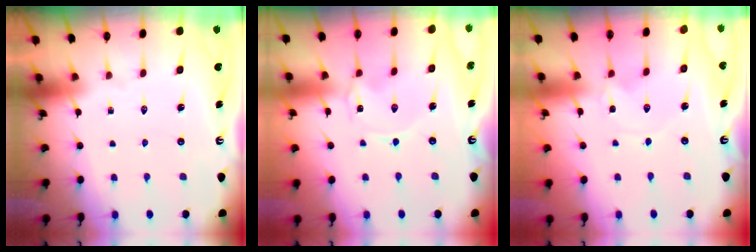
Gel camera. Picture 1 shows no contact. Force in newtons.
{"total": 0.0}
{"total": 0.8, "press": 0.8, "slide": 0.1}